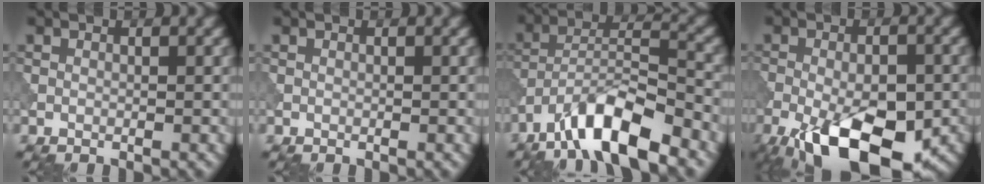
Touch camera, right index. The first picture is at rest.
{"total": 0.0}
{"total": 8.9, "force": [-6.2, 2.3, 6.0], "torque": [-0.101, 0.008, -0.117]}
{"total": 13.5, "force": [-6.6, 5.9, 10.2], "torque": [-0.170, -0.027, -0.109]}